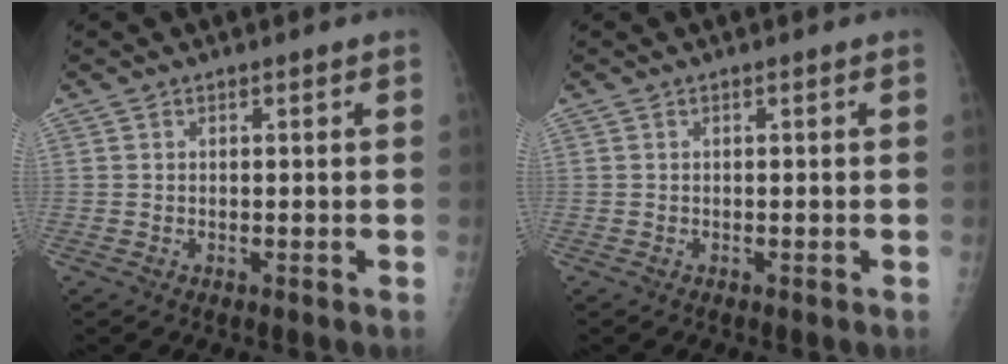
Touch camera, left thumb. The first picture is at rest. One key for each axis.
{"total": 0.0}